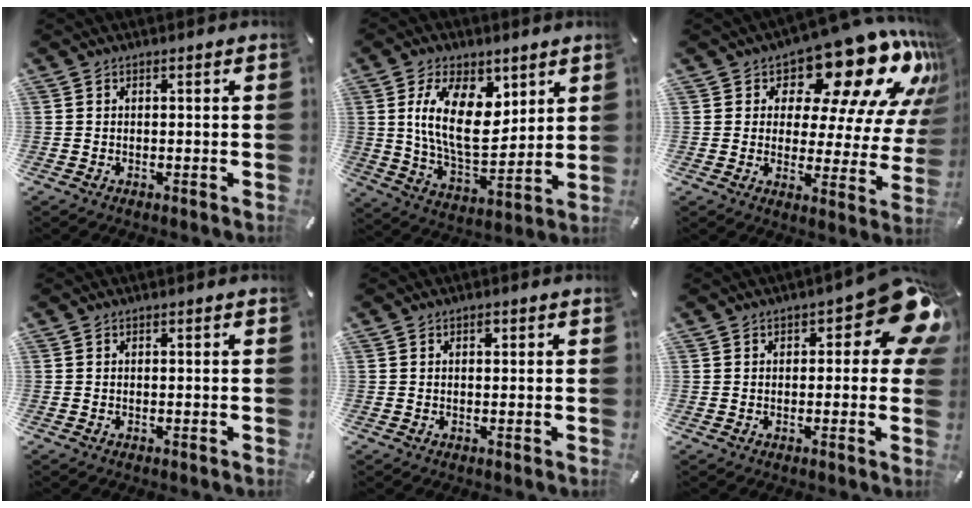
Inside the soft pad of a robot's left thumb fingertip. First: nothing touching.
{"total": 16.0, "force": [5.5, 9.3, 11.8], "torque": [-0.236, -0.016, 0.095]}
{"total": 18.8, "force": [13.3, 7.6, 10.9], "torque": [-0.152, -0.110, 0.217]}
{"total": 0.0}
{"total": 0.9, "force": [0.3, 0.6, 0.6], "torque": [-0.013, 0.004, 0.005]}
{"total": 11.5, "force": [4.7, 4.7, 9.4], "torque": [-0.109, -0.036, 0.078]}